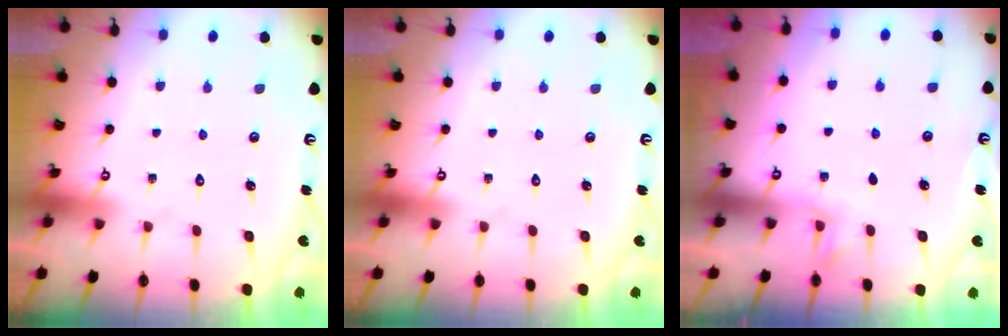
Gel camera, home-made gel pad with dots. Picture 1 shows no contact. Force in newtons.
{"total": 0.0}
{"total": 2.4, "press": 2.4, "slide": 0.5}